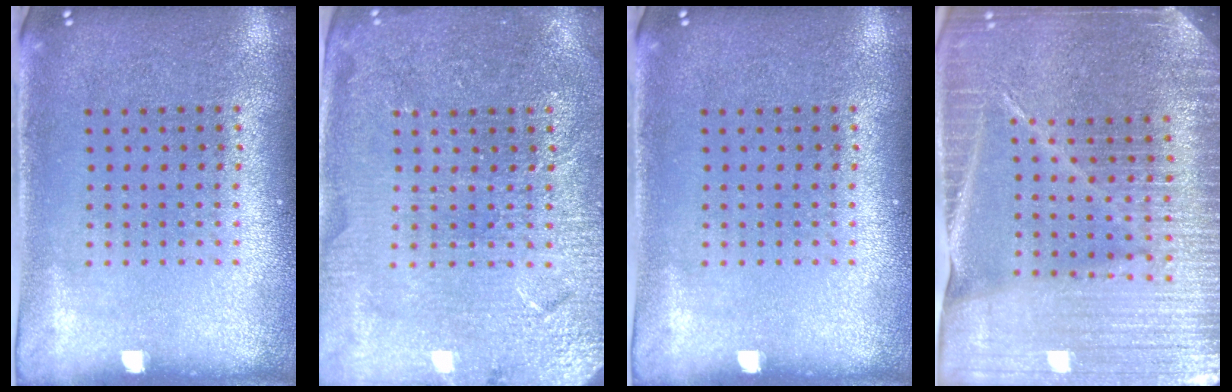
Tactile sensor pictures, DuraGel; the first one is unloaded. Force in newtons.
{"total": 3.7, "press": 3.6, "slide": 1.0}
{"total": 0.0}
{"total": 5.0, "press": 4.5, "slide": 2.2}